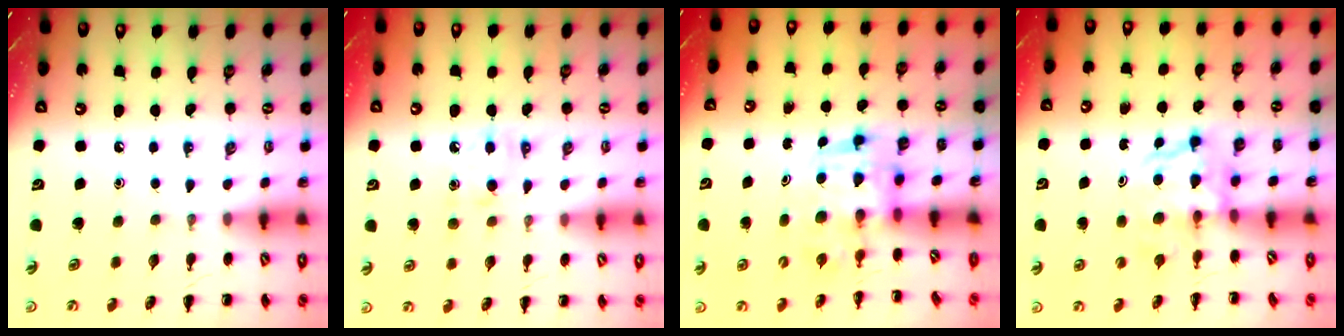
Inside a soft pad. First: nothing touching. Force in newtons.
{"total": 5.1, "press": 4.8, "slide": 1.6}
{"total": 3.2, "press": 3.2, "slide": 0.7}
{"total": 3.9, "press": 3.9, "slide": 0.5}